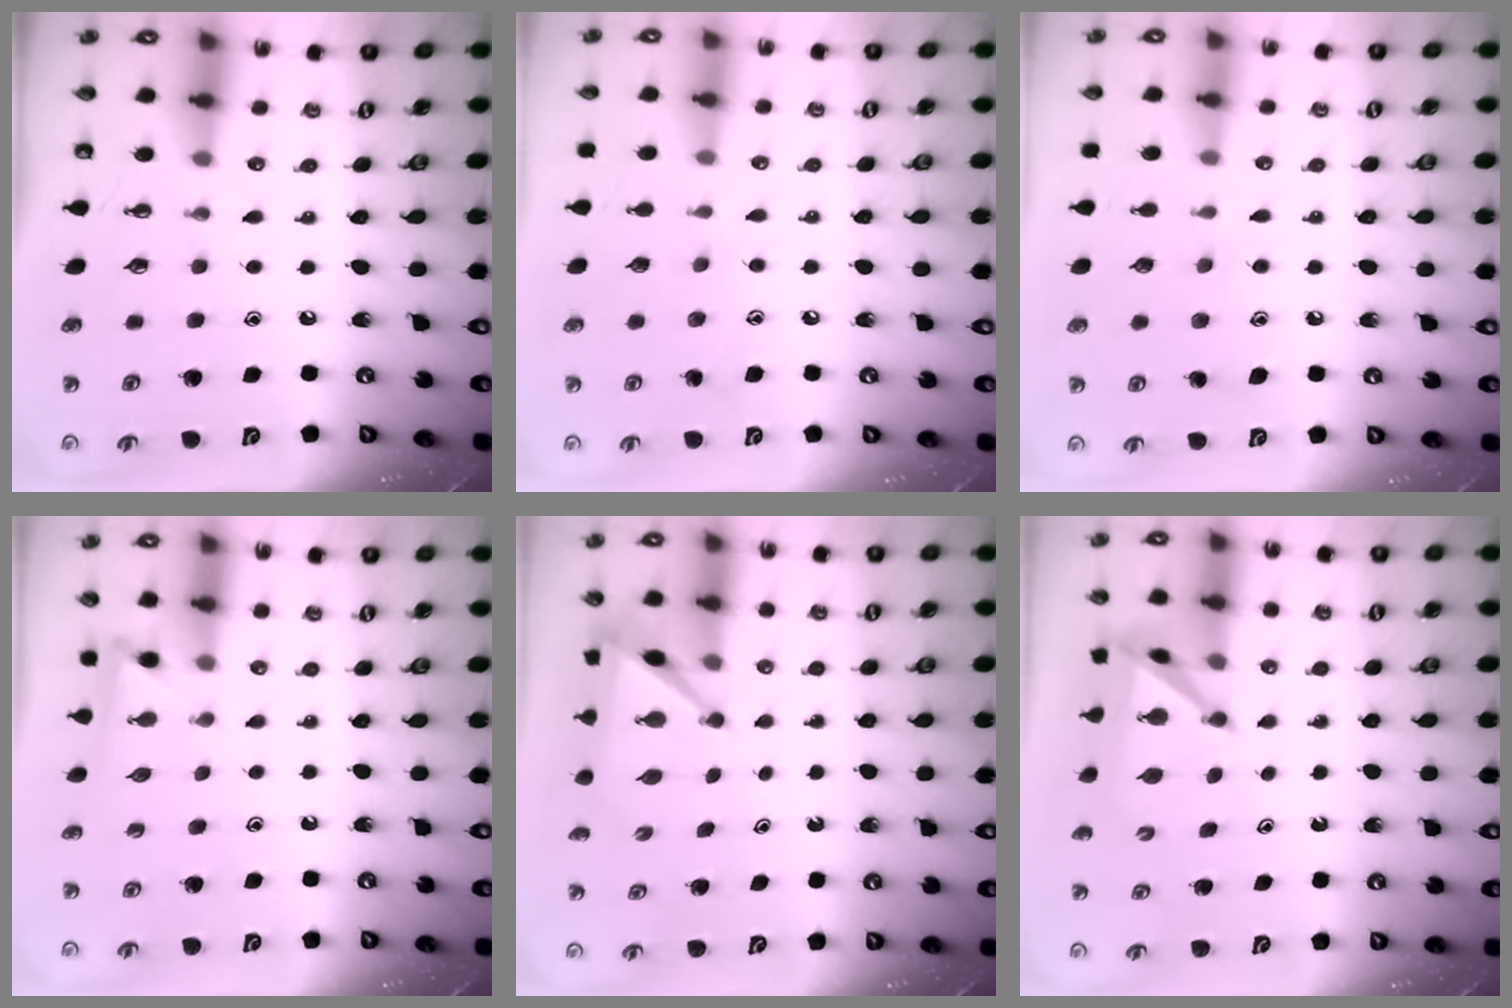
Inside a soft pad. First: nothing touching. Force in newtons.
{"total": 6.0, "press": 6.0, "slide": 0.5}
{"total": 7.3, "press": 7.3, "slide": 0.5}
{"total": 2.7, "press": 2.7, "slide": 0.2}
{"total": 5.2, "press": 5.1, "slide": 0.5}
{"total": 4.9, "press": 4.9, "slide": 0.6}